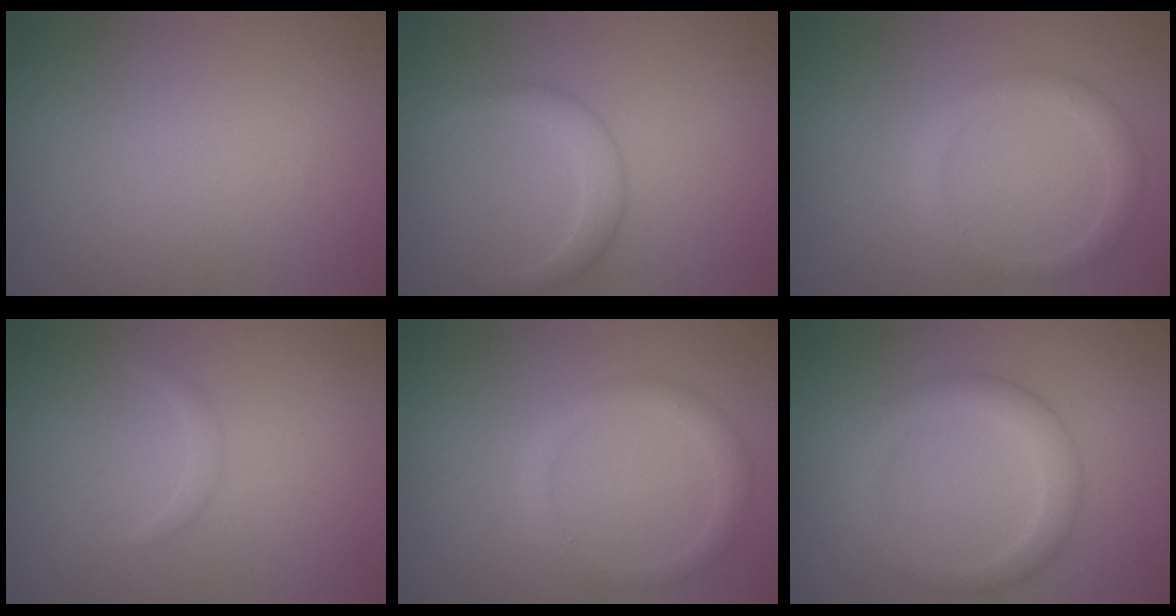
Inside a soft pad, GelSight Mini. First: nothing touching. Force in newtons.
{"total": 2.2, "press": 2.1, "slide": 0.1}
{"total": 1.8, "press": 1.8, "slide": 0.2}
{"total": 0.8, "press": 0.8, "slide": 0.0}
{"total": 1.8, "press": 1.8, "slide": 0.2}
{"total": 3.0, "press": 3.0, "slide": 0.2}